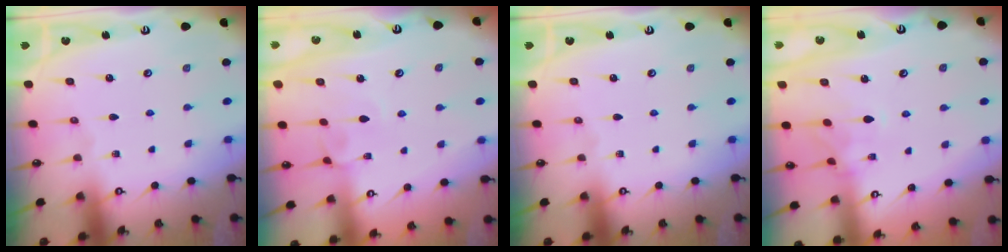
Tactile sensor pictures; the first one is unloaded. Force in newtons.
{"total": 3.9, "press": 3.9, "slide": 0.1}
{"total": 0.0}
{"total": 1.0, "press": 0.6, "slide": 0.9}